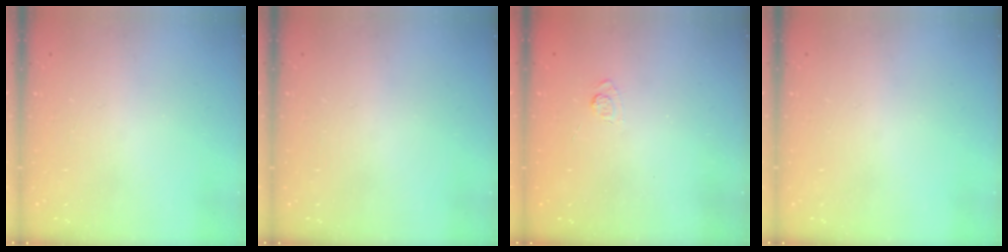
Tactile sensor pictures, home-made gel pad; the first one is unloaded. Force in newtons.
{"total": 0.0}
{"total": 2.2, "press": 1.8, "slide": 1.3}
{"total": 0.0}